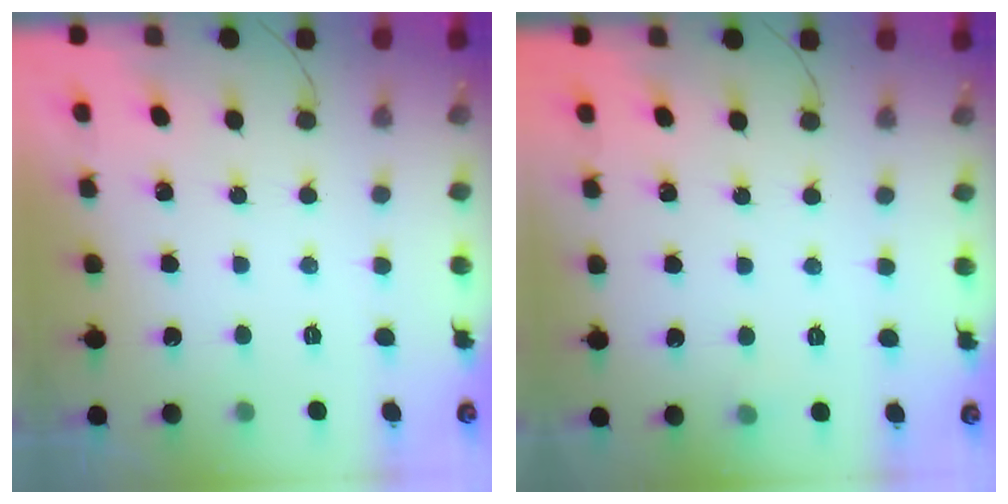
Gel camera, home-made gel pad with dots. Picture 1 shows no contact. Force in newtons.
{"total": 3.2, "press": 2.6, "slide": 1.8}